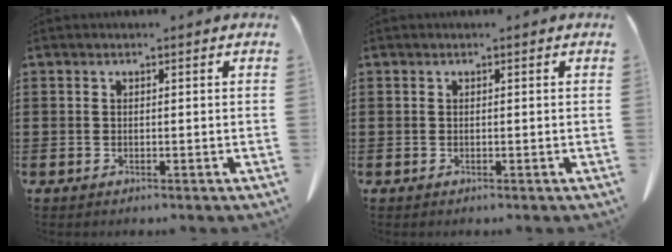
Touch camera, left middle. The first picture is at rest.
{"total": 0.0}